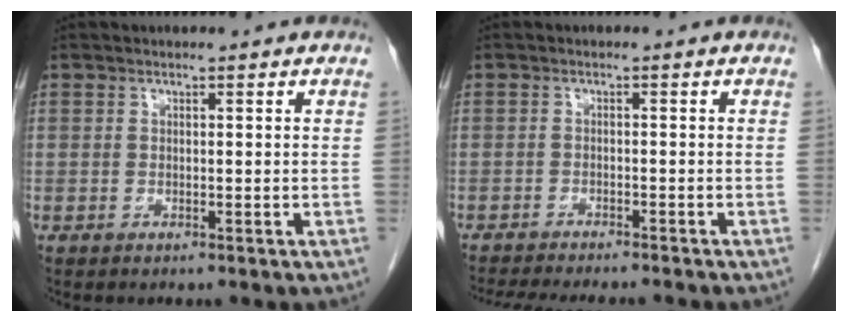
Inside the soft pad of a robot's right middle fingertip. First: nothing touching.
{"total": 11.7, "force": [-10.5, 1.7, 5.0], "torque": [-0.078, -0.017, -0.141]}